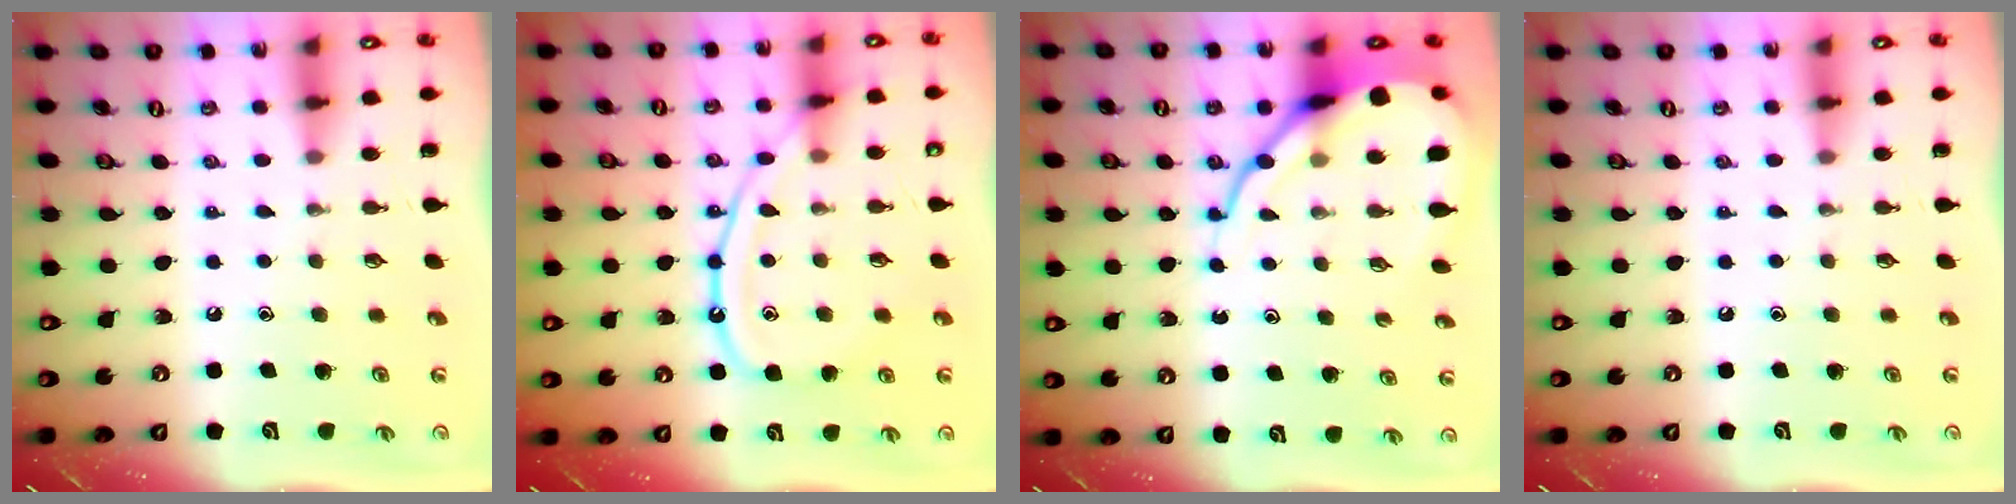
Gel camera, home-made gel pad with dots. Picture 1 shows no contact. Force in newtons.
{"total": 14.3, "press": 14.2, "slide": 1.4}
{"total": 12.8, "press": 12.7, "slide": 1.2}
{"total": 0.0}